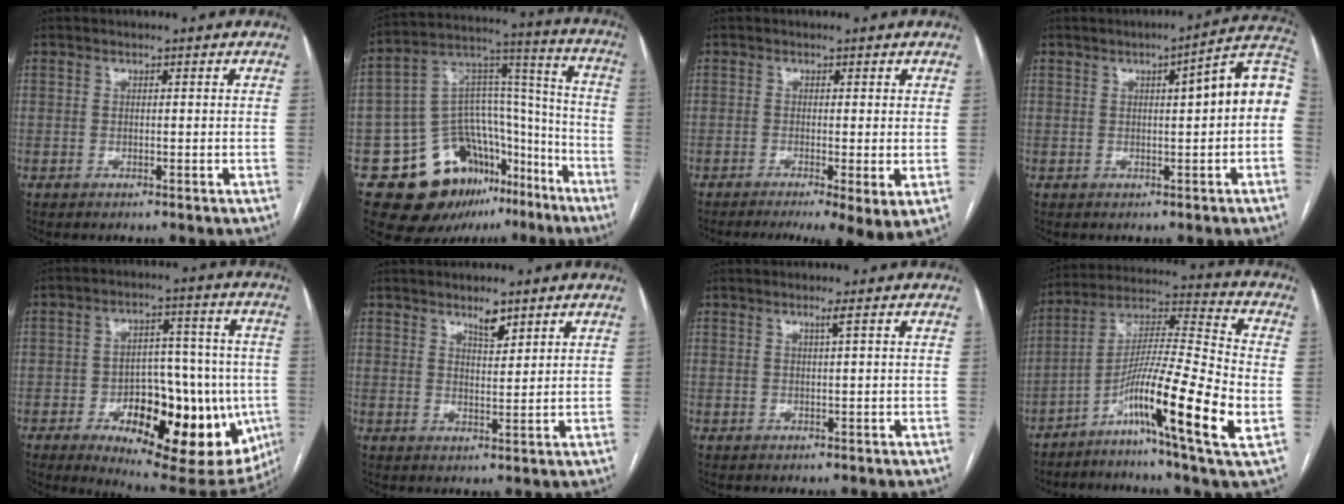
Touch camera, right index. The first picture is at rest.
{"total": 19.5, "force": [-11.7, 11.8, 10.2], "torque": [-0.144, 0.077, -0.179]}
{"total": 7.5, "force": [-4.2, 1.2, 6.1], "torque": [-0.084, -0.013, -0.068]}
{"total": 9.5, "force": [0.9, 0.9, 9.4], "torque": [-0.121, 0.029, 0.007]}
{"total": 22.6, "force": [-7.2, 9.8, 19.0], "torque": [-0.227, 0.011, -0.082]}
{"total": 3.1, "force": [2.4, 0.7, 1.8], "torque": [-0.034, -0.004, 0.042]}
{"total": 1.0, "force": [0.4, -0.5, 0.8], "torque": [-0.021, -0.004, 0.012]}
{"total": 18.1, "force": [-6.4, -0.1, 16.9], "torque": [-0.308, -0.011, -0.118]}